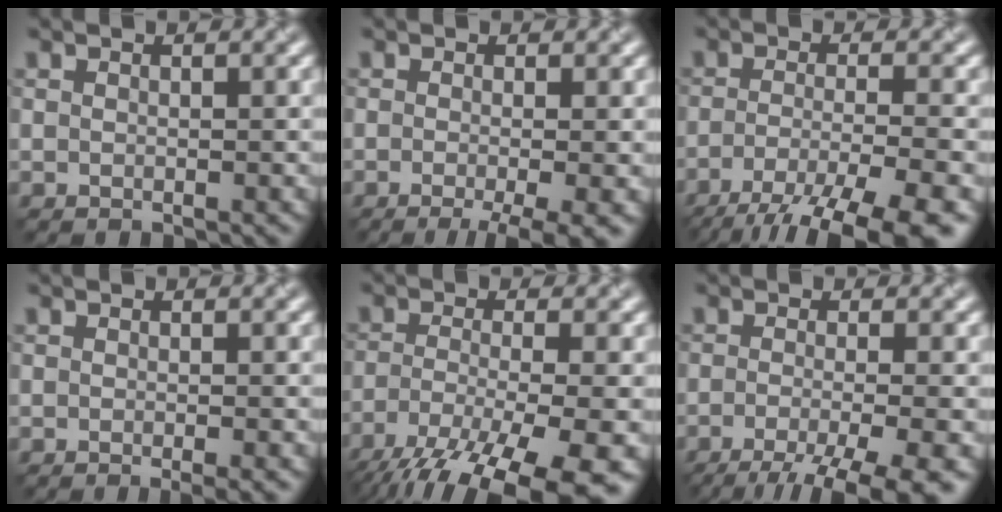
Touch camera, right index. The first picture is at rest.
{"total": 5.7, "force": [-2.6, 1.7, 4.8], "torque": [-0.060, -0.003, -0.040]}
{"total": 10.0, "force": [-6.8, 2.3, 6.9], "torque": [-0.110, -0.015, -0.107]}
{"total": 2.2, "force": [-0.7, 0.8, 1.9], "torque": [-0.017, -0.003, -0.012]}
{"total": 13.1, "force": [-8.8, 3.8, 8.8], "torque": [-0.175, -0.040, -0.134]}
{"total": 8.9, "force": [-5.2, 2.4, 6.8], "torque": [-0.090, -0.022, -0.078]}